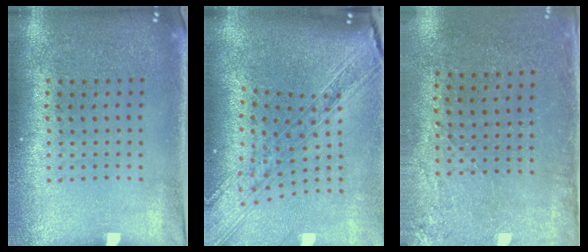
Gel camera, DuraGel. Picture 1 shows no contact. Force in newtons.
{"total": 2.5, "press": 2.1, "slide": 1.4}
{"total": 2.8, "press": 2.3, "slide": 1.6}